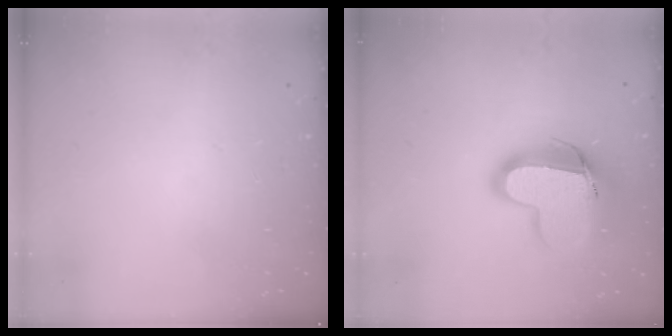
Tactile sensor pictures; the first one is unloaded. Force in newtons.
{"total": 16.0, "press": 16.0, "slide": 1.1}